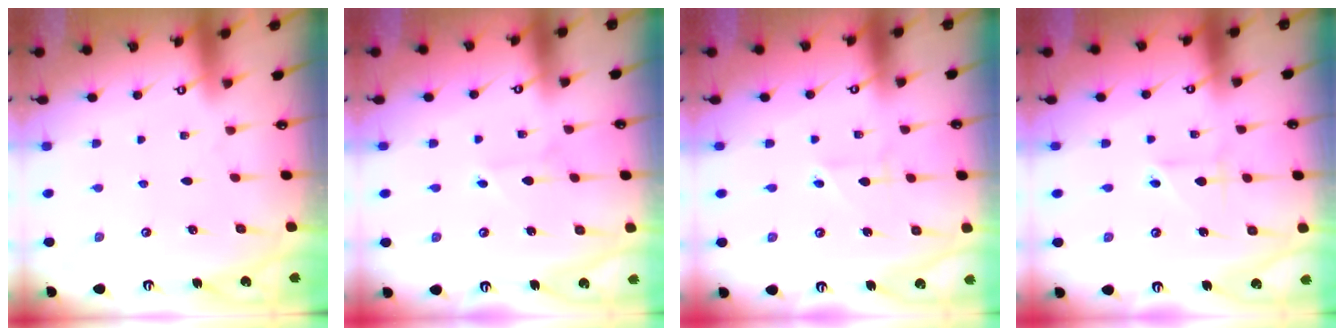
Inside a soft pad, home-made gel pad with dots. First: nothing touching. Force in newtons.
{"total": 3.3, "press": 3.2, "slide": 0.4}
{"total": 1.6, "press": 1.4, "slide": 0.9}
{"total": 2.3, "press": 2.1, "slide": 0.9}